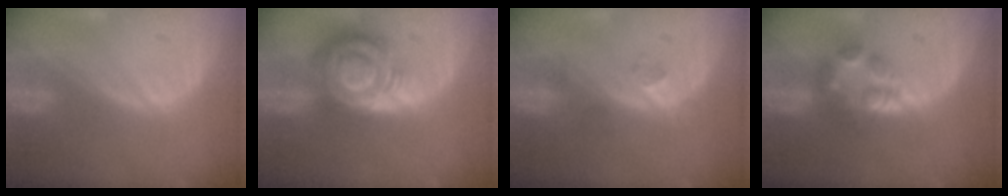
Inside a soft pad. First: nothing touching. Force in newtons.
{"total": 9.0, "press": 8.9, "slide": 0.6}
{"total": 3.2, "press": 2.6, "slide": 1.8}
{"total": 6.0, "press": 5.3, "slide": 2.8}